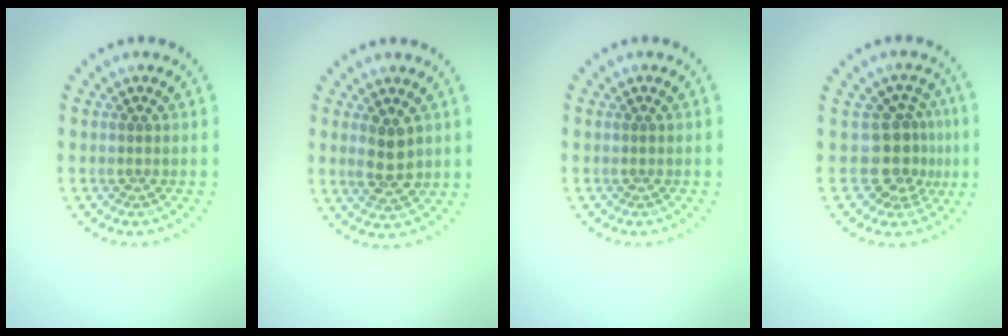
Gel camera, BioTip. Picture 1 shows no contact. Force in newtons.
{"total": 2.8, "press": 2.8, "slide": 0.6}
{"total": 0.0}
{"total": 3.4, "press": 2.6, "slide": 2.2}